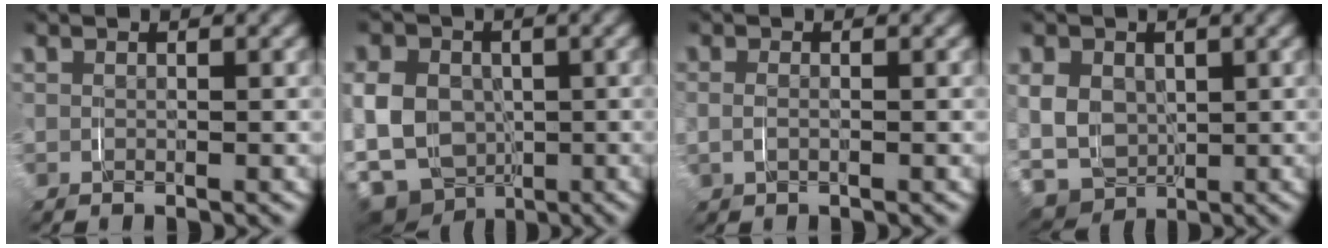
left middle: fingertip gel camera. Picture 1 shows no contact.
{"total": 14.7, "force": [-4.3, 13.4, 4.2], "torque": [-0.118, -0.061, -0.072]}
{"total": 0.7, "force": [-0.3, -0.5, -0.4], "torque": [0.011, -0.001, -0.006]}
{"total": 10.5, "force": [-1.2, 9.8, 3.5], "torque": [-0.088, -0.039, -0.020]}